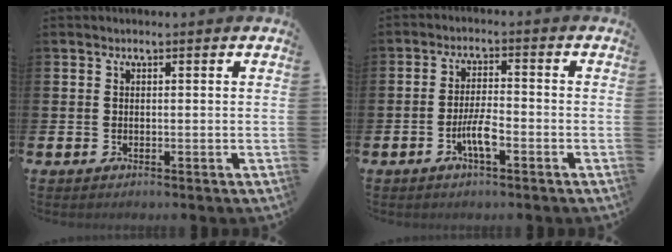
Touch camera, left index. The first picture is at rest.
{"total": 4.2, "force": [-1.8, 0.9, 3.6], "torque": [-0.076, 0.006, -0.035]}